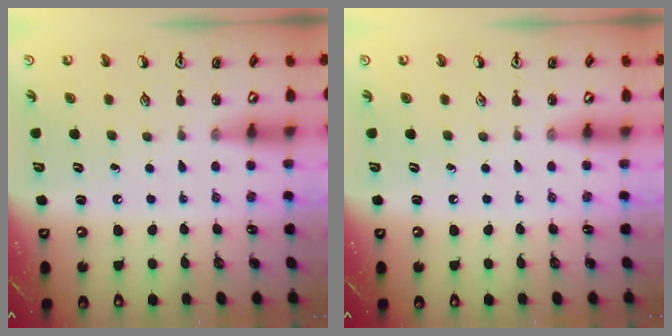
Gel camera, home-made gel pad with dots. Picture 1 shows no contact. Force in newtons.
{"total": 0.0}